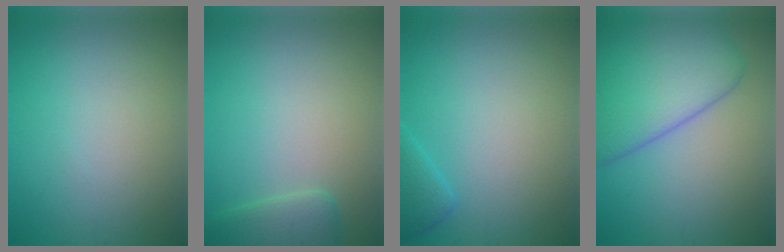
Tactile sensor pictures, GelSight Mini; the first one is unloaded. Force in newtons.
{"total": 2.6, "press": 2.6, "slide": 0.2}
{"total": 1.6, "press": 1.6, "slide": 0.2}
{"total": 9.0, "press": 9.0, "slide": 0.6}